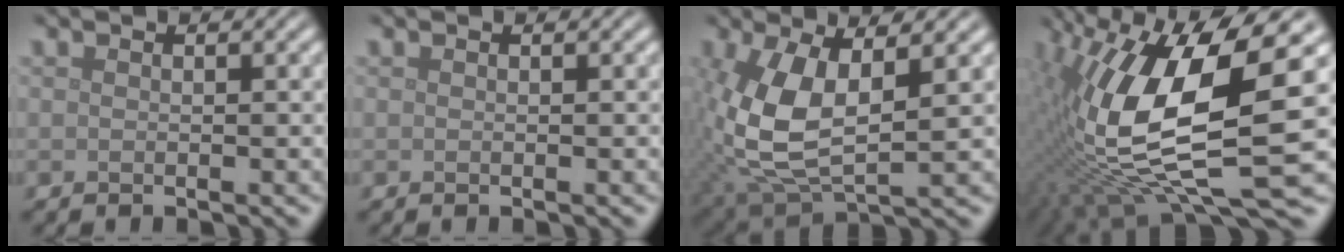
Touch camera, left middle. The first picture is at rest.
{"total": 0.0}
{"total": 8.5, "force": [0.6, 4.1, 7.4], "torque": [-0.175, -0.004, 0.015]}
{"total": 14.5, "force": [0.5, 5.1, 13.6], "torque": [-0.284, -0.014, 0.013]}